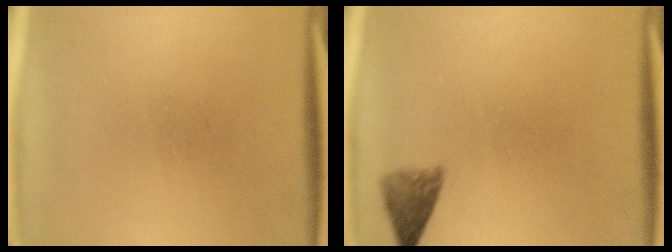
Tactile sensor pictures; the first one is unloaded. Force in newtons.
{"total": 2.8}